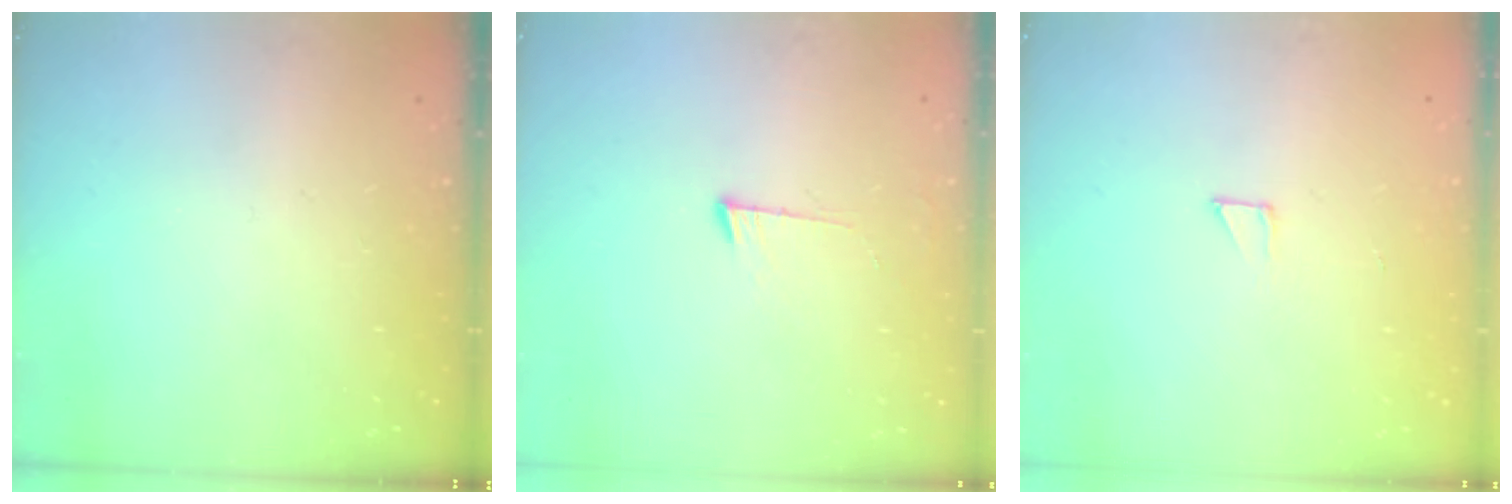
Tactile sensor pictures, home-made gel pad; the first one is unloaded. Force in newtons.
{"total": 4.3, "press": 4.2, "slide": 0.5}
{"total": 2.1, "press": 2.1, "slide": 0.1}